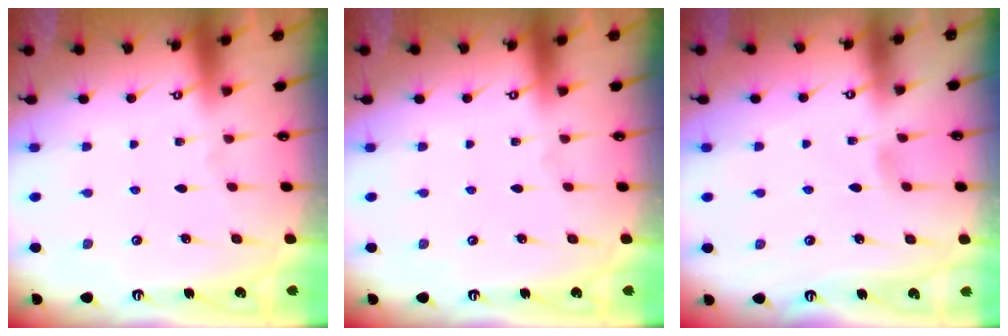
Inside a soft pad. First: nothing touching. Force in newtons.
{"total": 0.0}
{"total": 3.6, "press": 3.6, "slide": 0.4}